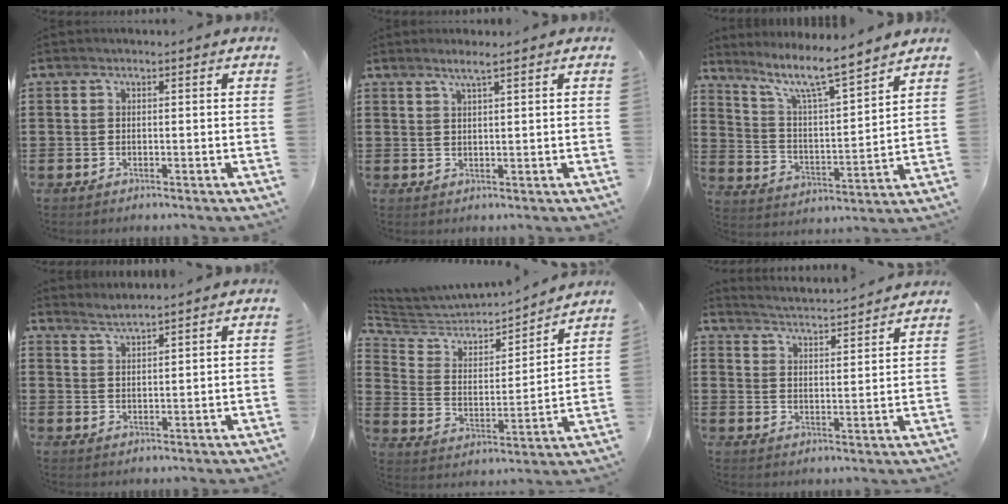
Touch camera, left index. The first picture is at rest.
{"total": 2.2, "force": [1.6, -0.2, 1.5], "torque": [-0.032, 0.000, 0.030]}
{"total": 8.6, "force": [7.4, 0.4, 4.4], "torque": [-0.115, -0.047, 0.122]}
{"total": 1.9, "force": [1.9, -0.4, 0.1], "torque": [-0.007, 0.001, 0.036]}
{"total": 4.1, "force": [3.6, 1.8, 0.7], "torque": [-0.045, -0.035, 0.053]}
{"total": 3.4, "force": [3.3, -0.7, 0.1], "torque": [-0.021, -0.031, 0.052]}